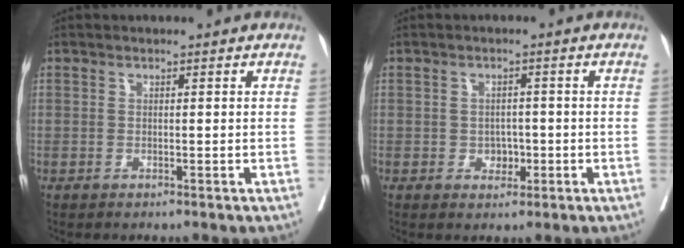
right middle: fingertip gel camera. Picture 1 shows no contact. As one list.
[{"total": 2.4, "force": [-0.7, 1.8, 1.4], "torque": [-0.011, 0.005, -0.006]}]